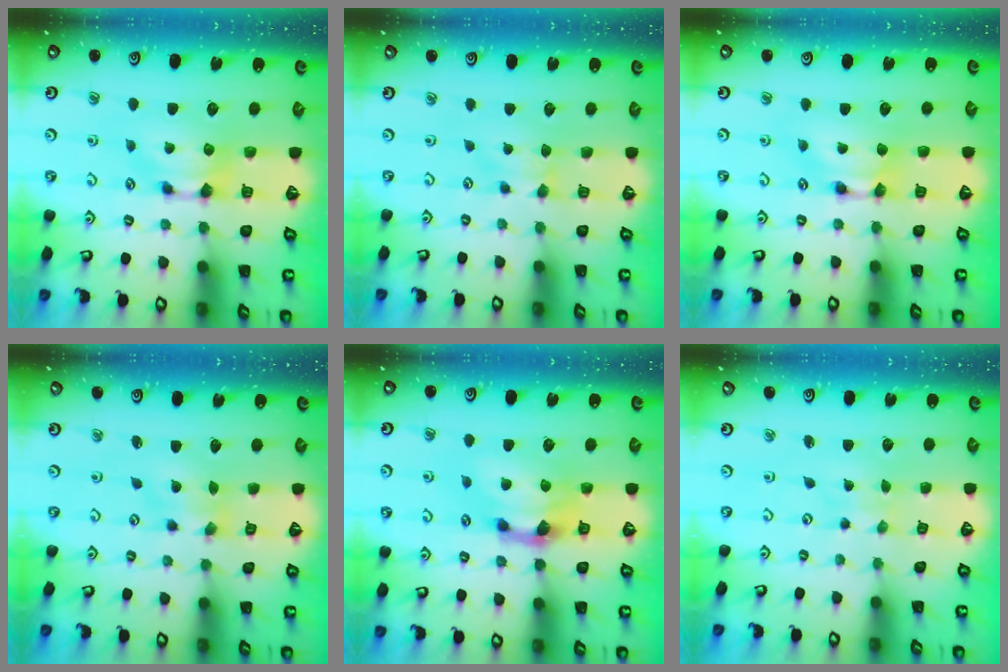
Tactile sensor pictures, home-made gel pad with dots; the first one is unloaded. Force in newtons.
{"total": 2.4, "press": 2.3, "slide": 0.5}
{"total": 1.7, "press": 1.7, "slide": 0.1}
{"total": 1.5, "press": 1.1, "slide": 1.0}
{"total": 2.8, "press": 2.4, "slide": 1.5}
{"total": 5.2, "press": 5.2, "slide": 0.2}